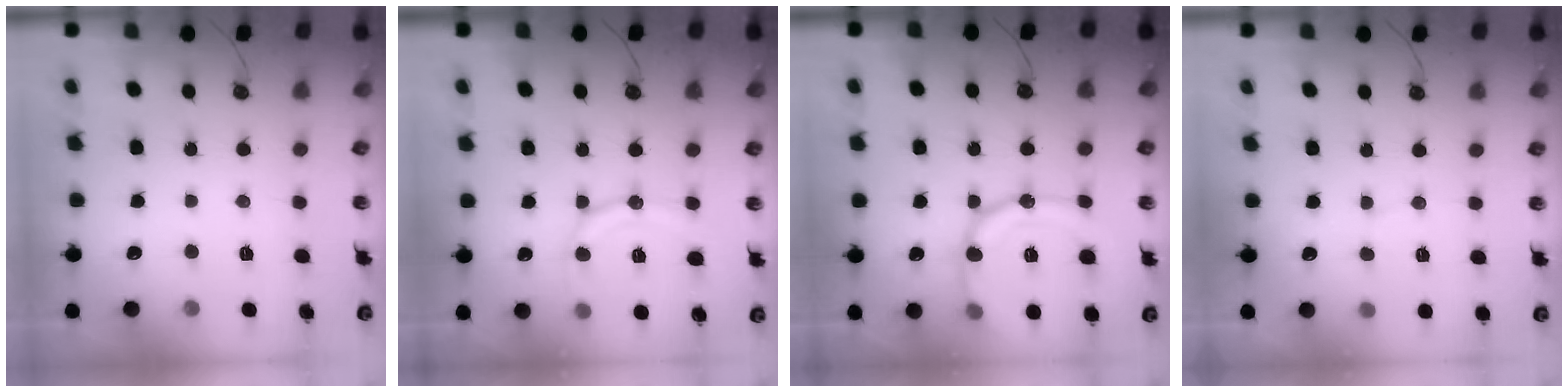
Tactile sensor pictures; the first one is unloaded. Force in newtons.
{"total": 12.8, "press": 12.7, "slide": 1.5}
{"total": 17.4, "press": 17.2, "slide": 3.1}
{"total": 4.0, "press": 4.0, "slide": 0.5}